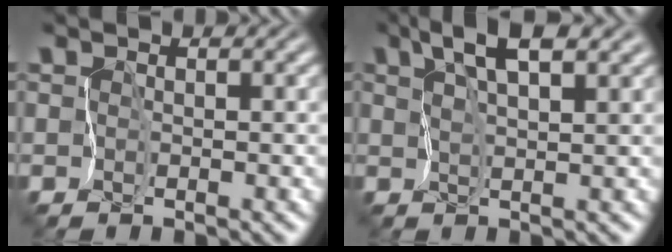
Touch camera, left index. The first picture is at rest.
{"total": 3.9, "force": [2.5, 0.8, 2.9], "torque": [-0.060, 0.007, 0.045]}